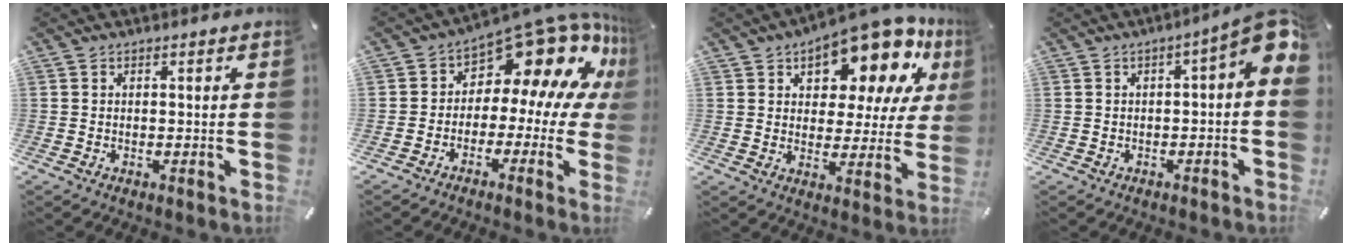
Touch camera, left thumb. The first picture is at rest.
{"total": 15.5, "force": [9.0, 8.0, 9.8], "torque": [-0.142, -0.078, 0.151]}
{"total": 15.8, "force": [12.1, 6.8, 7.5], "torque": [-0.118, -0.098, 0.206]}
{"total": 7.4, "force": [0.8, 2.5, 6.9], "torque": [-0.093, -0.018, 0.011]}